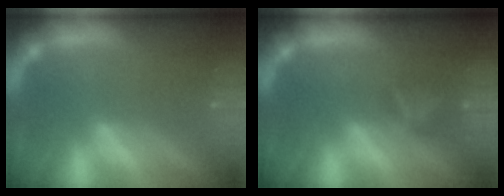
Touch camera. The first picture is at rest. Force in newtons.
{"total": 2.4}